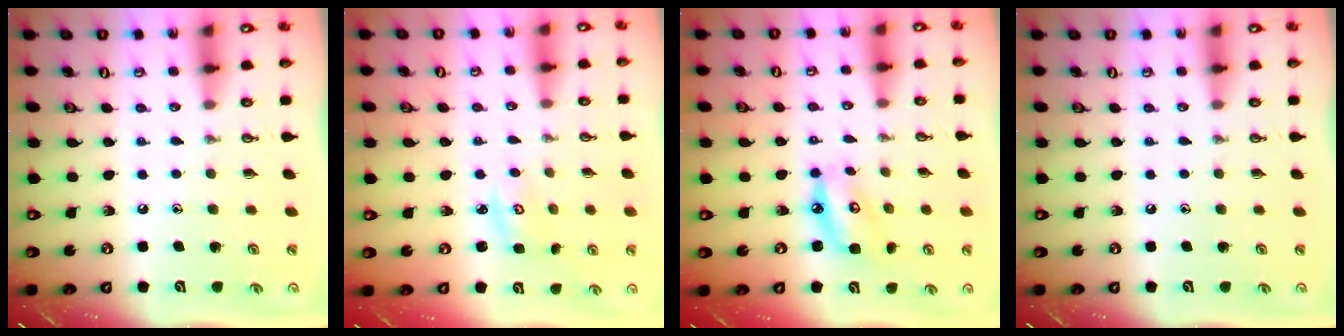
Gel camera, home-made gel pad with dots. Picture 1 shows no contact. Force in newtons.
{"total": 3.0, "press": 3.0, "slide": 0.4}
{"total": 7.9, "press": 7.9, "slide": 0.8}
{"total": 0.0}